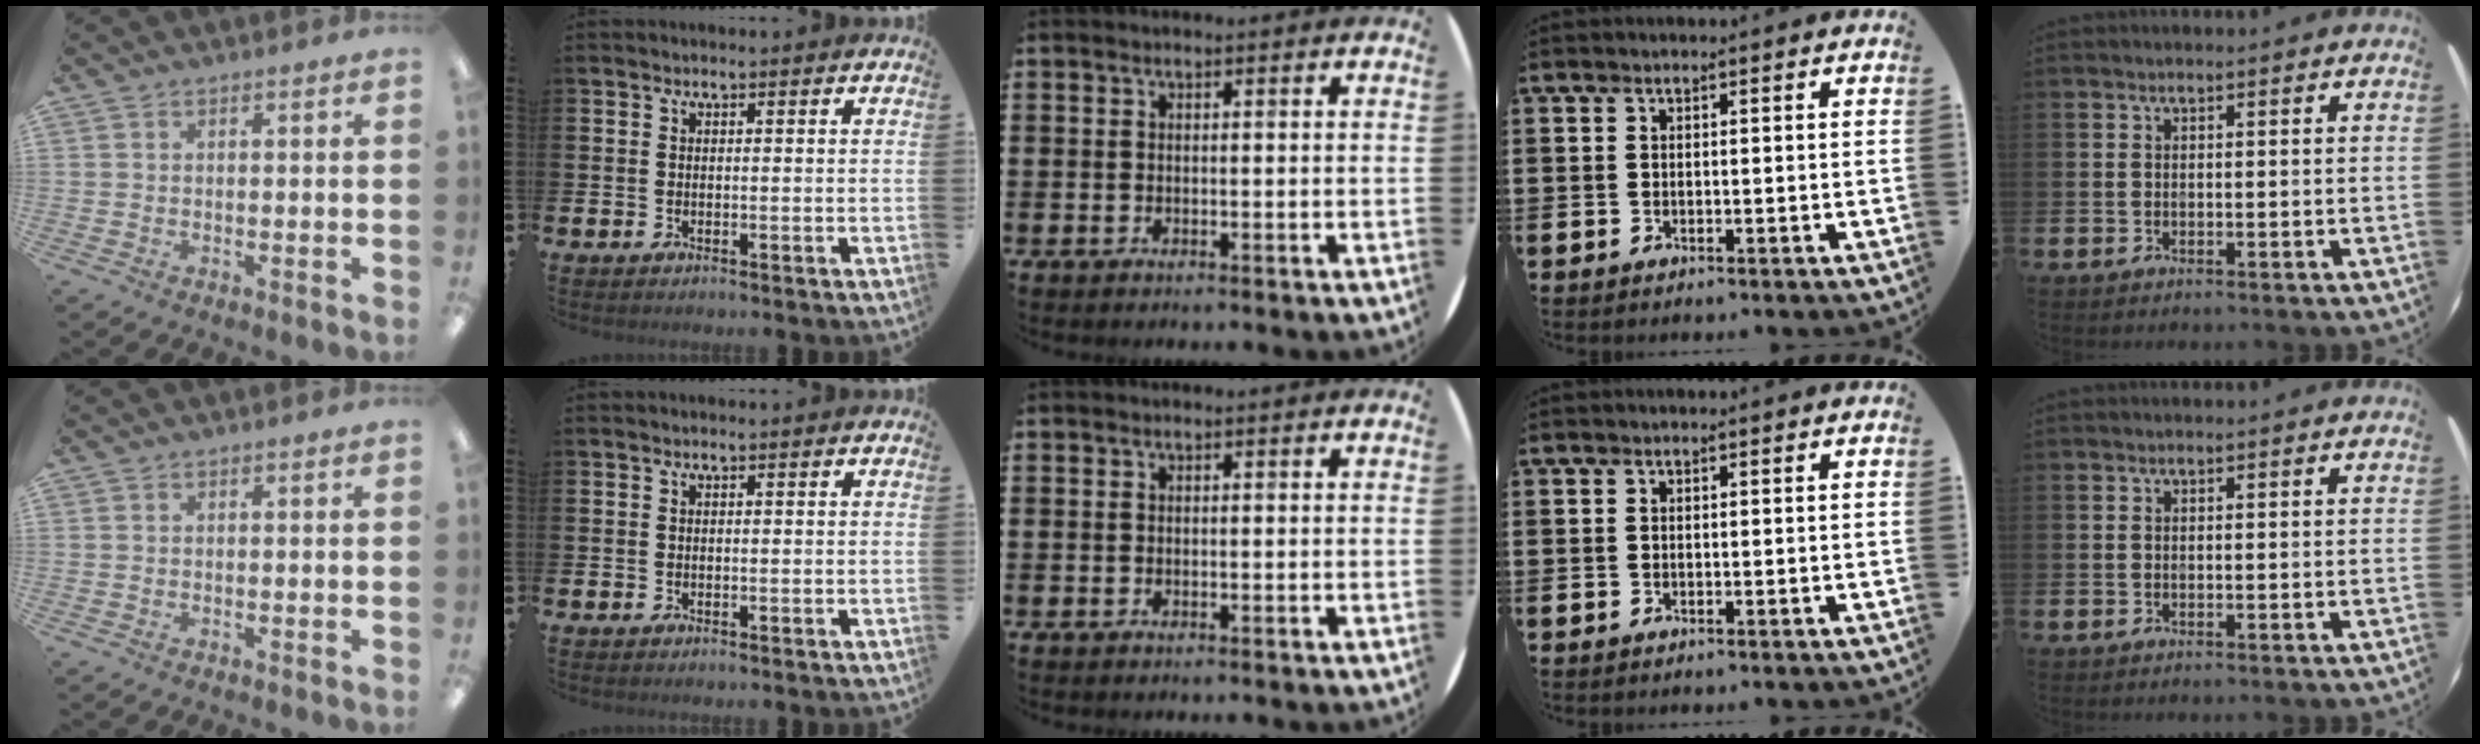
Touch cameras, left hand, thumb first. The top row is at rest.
{}